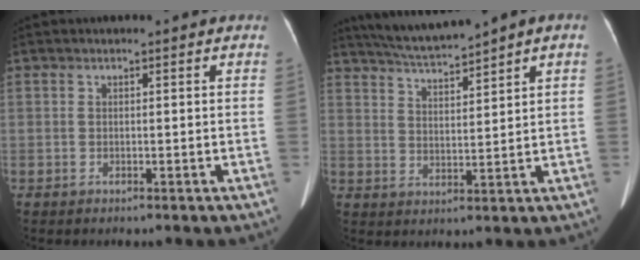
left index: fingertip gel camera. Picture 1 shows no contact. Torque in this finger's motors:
{"motor_torque": [-1.20, -0.94, -0.95, -0.02]}